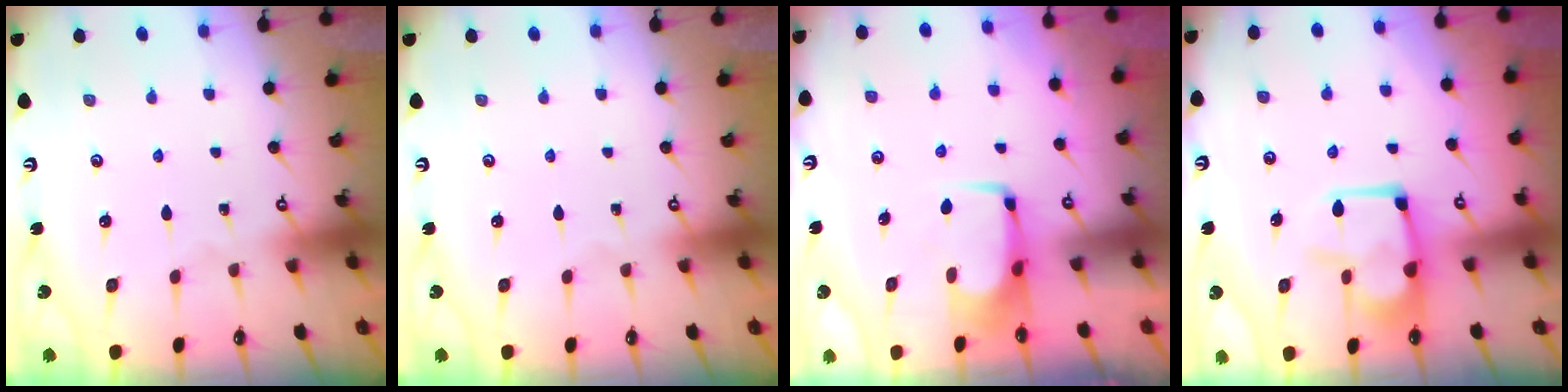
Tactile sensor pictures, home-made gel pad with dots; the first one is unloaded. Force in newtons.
{"total": 0.0}
{"total": 0.0}
{"total": 5.0, "press": 4.9, "slide": 1.0}